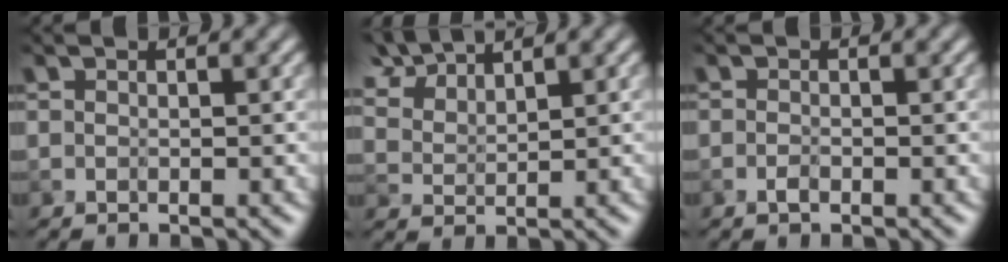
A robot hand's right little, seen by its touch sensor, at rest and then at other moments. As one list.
[{"total": 5.2, "force": [4.2, 2.0, 2.3], "torque": [-0.060, 0.011, 0.085]}, {"total": 0.8, "force": [-0.4, 0.3, 0.6], "torque": [-0.012, -0.001, -0.009]}]